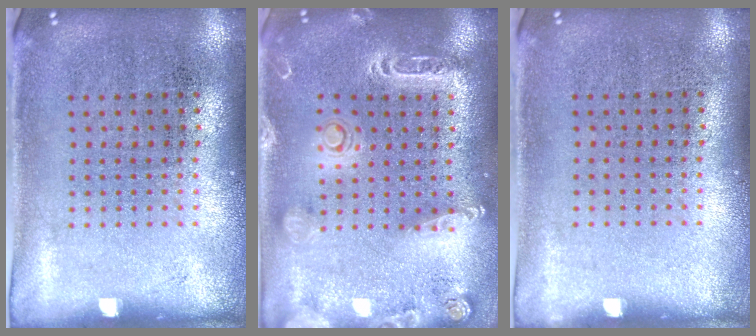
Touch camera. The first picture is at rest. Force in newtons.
{"total": 2.1, "press": 2.0, "slide": 0.7}
{"total": 0.0}